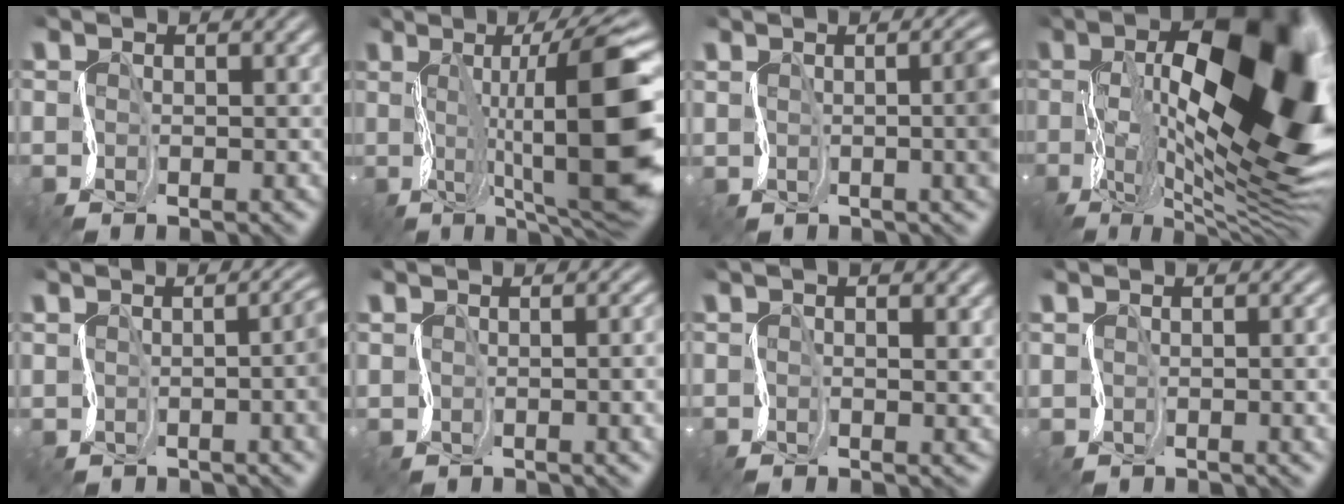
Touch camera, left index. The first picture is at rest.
{"total": 12.9, "force": [0.5, 2.8, 12.6], "torque": [-0.180, 0.018, 0.017]}
{"total": 2.9, "force": [0.8, 0.5, 2.7], "torque": [-0.026, -0.004, 0.022]}
{"total": 17.2, "force": [1.9, 8.1, 15.0], "torque": [-0.253, 0.010, 0.037]}
{"total": 3.0, "force": [0.5, 0.7, 2.9], "torque": [-0.026, -0.002, 0.015]}
{"total": 2.9, "force": [0.4, 1.5, 2.5], "torque": [-0.010, 0.002, 0.012]}
{"total": 1.6, "force": [1.2, 0.0, 1.0], "torque": [-0.025, 0.002, 0.020]}
{"total": 2.1, "force": [0.5, 1.1, 1.7], "torque": [-0.008, 0.001, 0.010]}